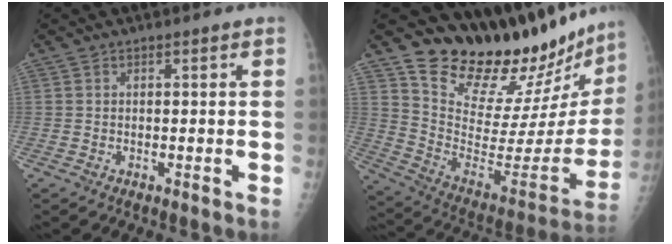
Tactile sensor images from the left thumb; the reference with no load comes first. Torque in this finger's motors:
{"motor_torque": [0.51, 0.22, 0.81, -1.96, 0.20]}